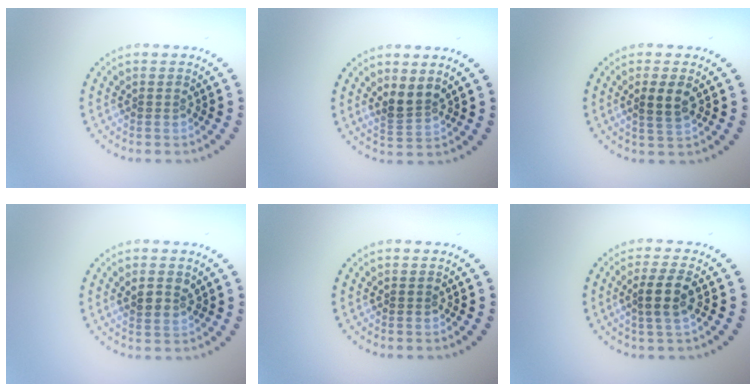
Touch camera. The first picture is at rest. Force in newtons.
{"total": 2.4, "press": 1.8, "slide": 1.6}
{"total": 2.1, "press": 1.9, "slide": 0.7}
{"total": 2.1, "press": 1.9, "slide": 0.9}
{"total": 0.0}
{"total": 2.6, "press": 2.4, "slide": 1.1}